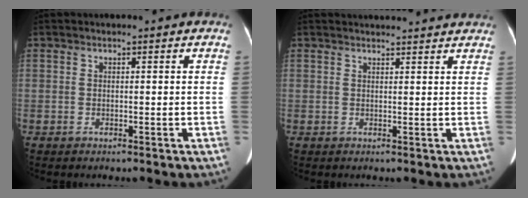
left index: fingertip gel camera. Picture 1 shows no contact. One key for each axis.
{"total": 8.3, "fx": 8.0, "fy": 0.9, "fz": 2.1, "tx": -0.021, "ty": 0.024, "tz": 0.081}